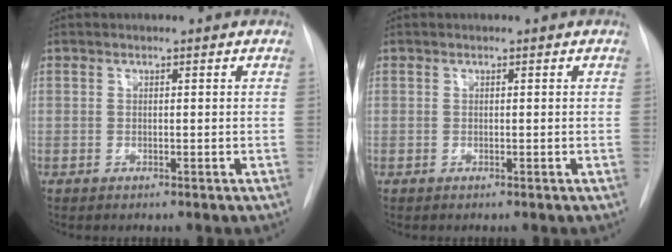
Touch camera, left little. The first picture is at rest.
{"total": 0.0}